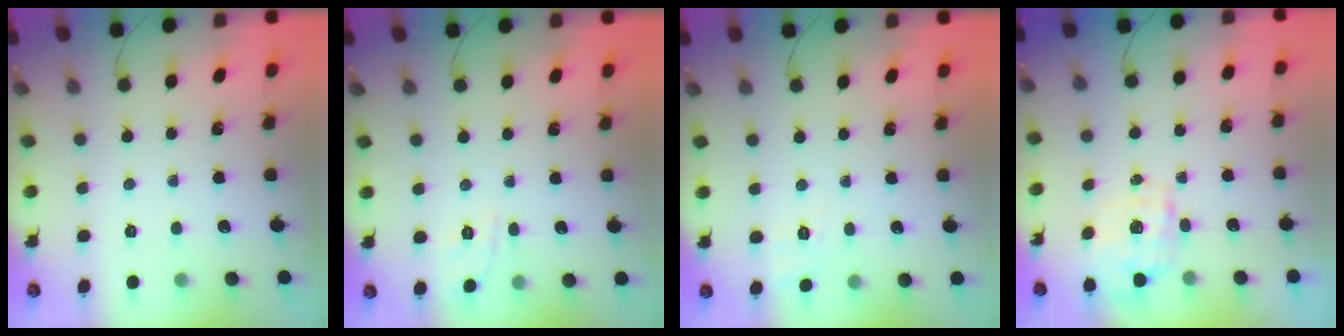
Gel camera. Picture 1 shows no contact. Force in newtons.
{"total": 1.9, "press": 0.2, "slide": 1.9}
{"total": 2.5, "press": 1.1, "slide": 2.2}
{"total": 1.8, "press": 1.7, "slide": 0.5}